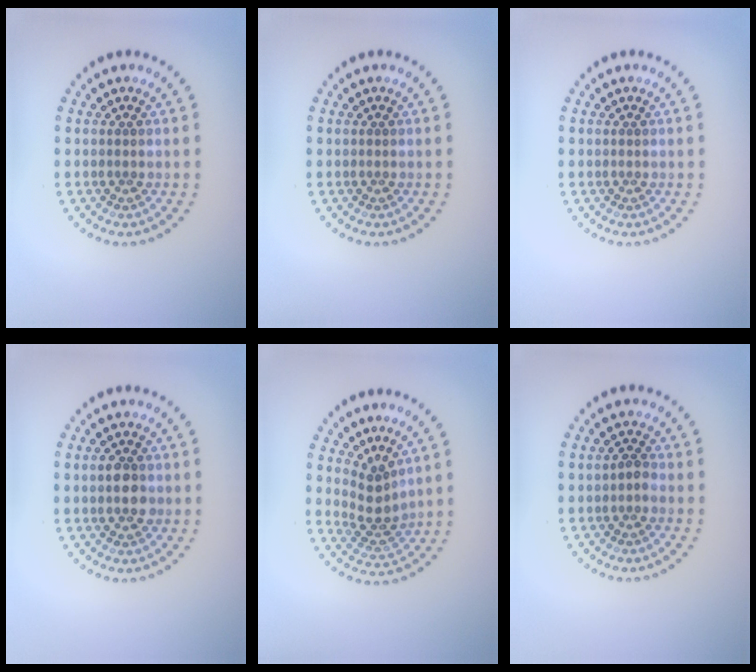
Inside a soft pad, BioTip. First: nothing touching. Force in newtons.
{"total": 0.0}
{"total": 0.0}
{"total": 2.6, "press": 2.6, "slide": 0.1}
{"total": 2.6, "press": 1.8, "slide": 1.9}
{"total": 1.0, "press": 0.9, "slide": 0.3}